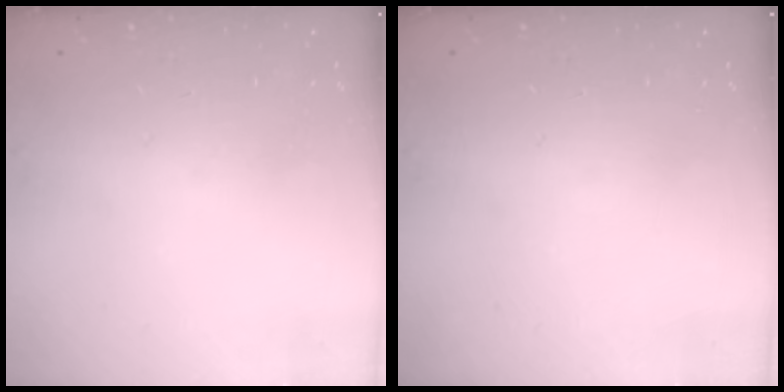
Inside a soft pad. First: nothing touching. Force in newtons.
{"total": 0.0}